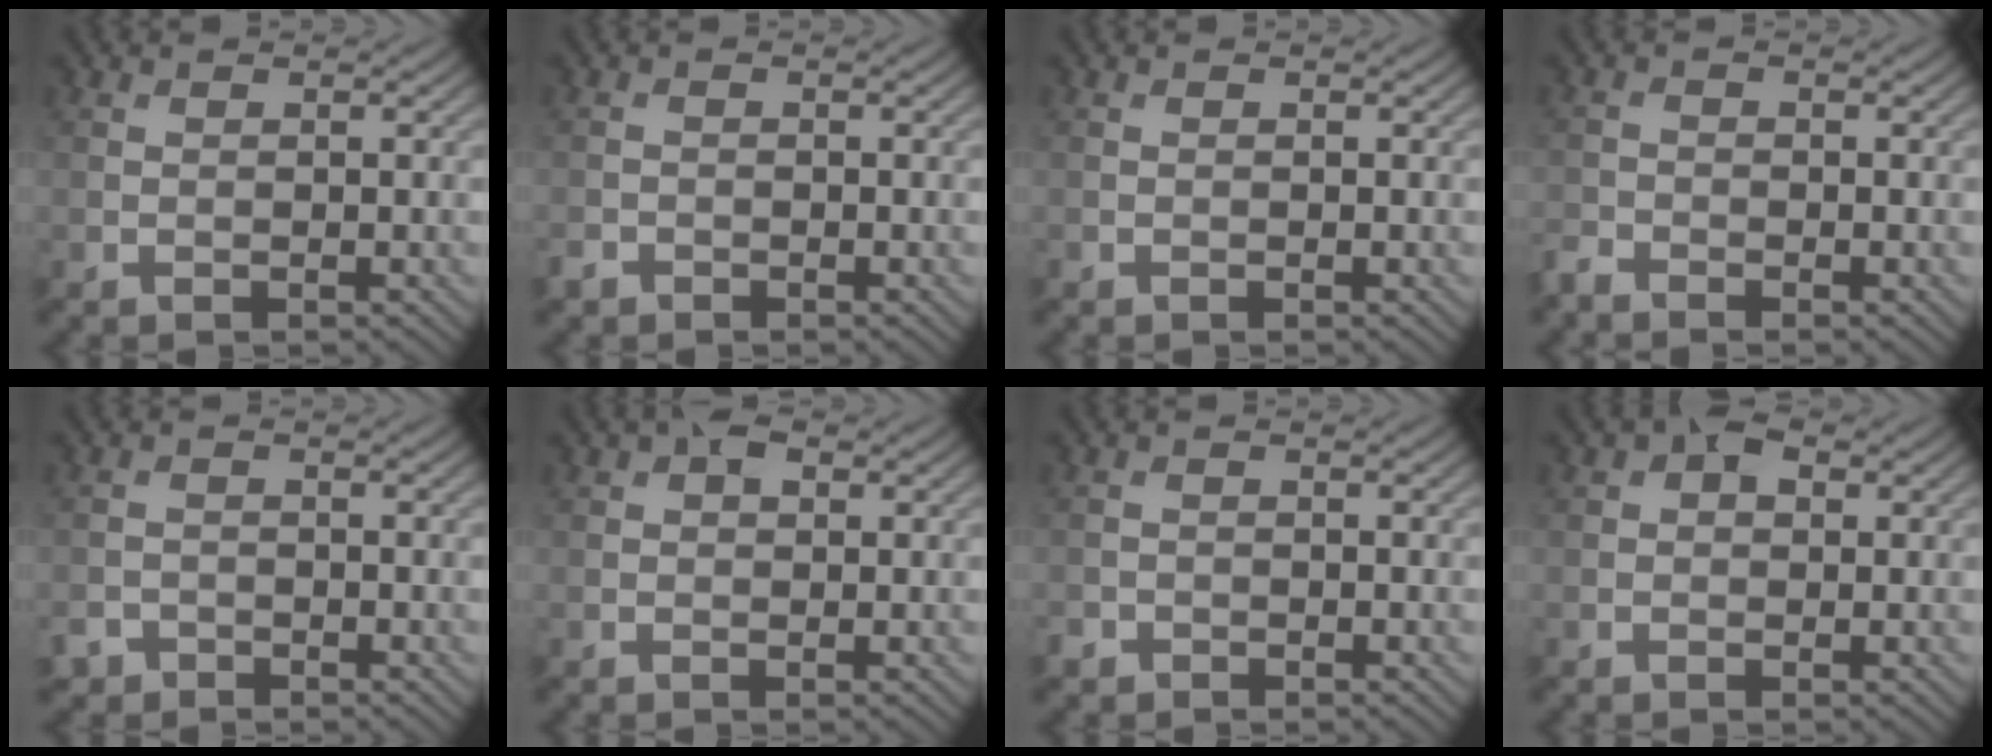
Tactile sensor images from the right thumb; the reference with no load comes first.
{"total": 1.2, "force": [-1.0, 0.7, 0.2], "torque": [-0.005, -0.003, -0.022]}
{"total": 0.0}
{"total": 1.8, "force": [-1.7, 0.4, 0.4], "torque": [-0.010, -0.006, -0.045]}
{"total": 1.8, "force": [-1.4, 1.1, 0.3], "torque": [-0.007, -0.003, -0.033]}
{"total": 2.1, "force": [0.9, 1.2, 1.4], "torque": [-0.021, 0.006, 0.010]}
{"total": 1.2, "force": [-0.9, 0.8, 0.1], "torque": [-0.002, -0.002, -0.020]}
{"total": 2.4, "force": [0.9, 1.6, 1.6], "torque": [-0.021, 0.004, 0.008]}